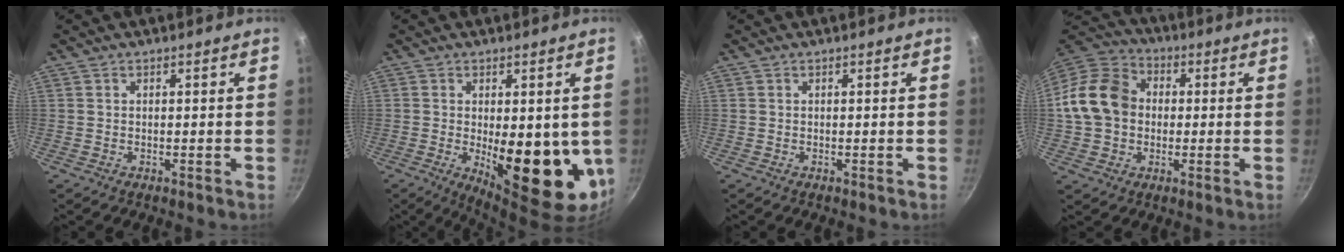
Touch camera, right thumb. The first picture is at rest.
{"total": 16.6, "force": [-1.4, 7.0, 15.0], "torque": [-0.184, -0.030, -0.003]}
{"total": 0.0}
{"total": 14.6, "force": [0.3, 11.9, 8.6], "torque": [-0.132, 0.030, -0.011]}